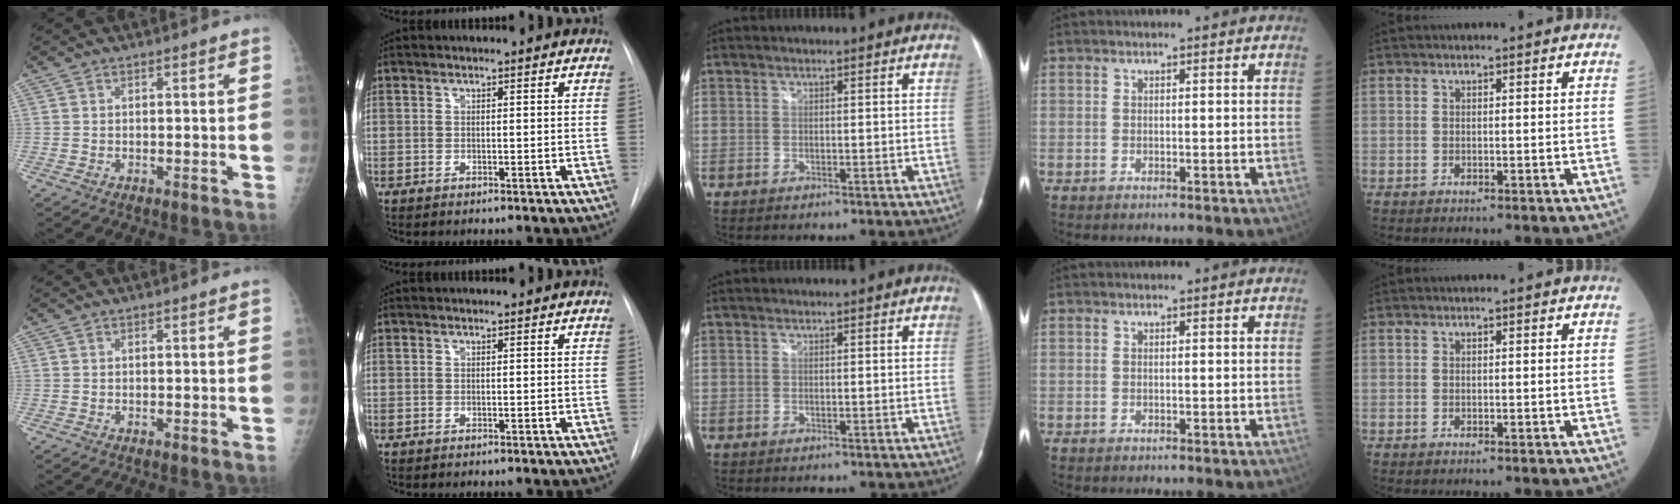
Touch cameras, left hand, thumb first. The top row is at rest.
{}